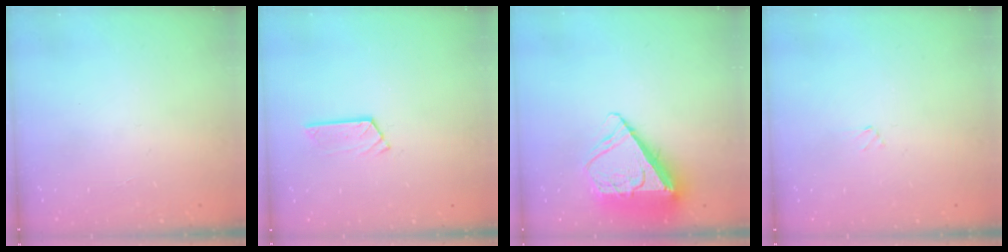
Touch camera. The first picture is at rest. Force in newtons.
{"total": 5.3, "press": 5.3, "slide": 0.2}
{"total": 11.5, "press": 11.4, "slide": 1.3}
{"total": 1.9, "press": 1.9, "slide": 0.2}